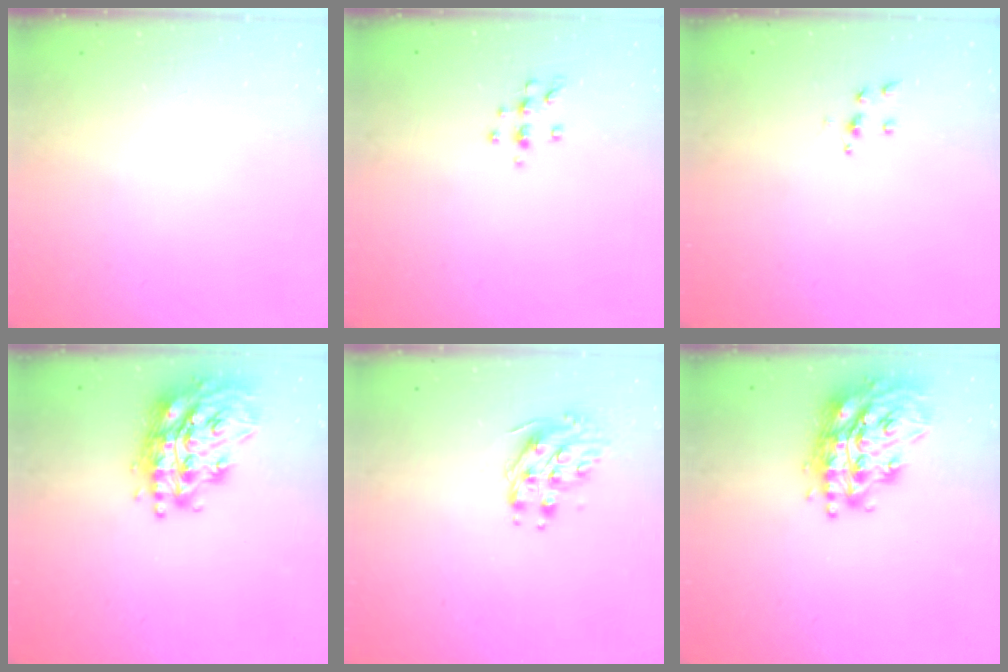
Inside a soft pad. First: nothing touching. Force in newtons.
{"total": 6.3, "press": 6.2, "slide": 0.7}
{"total": 4.8, "press": 4.8, "slide": 0.5}
{"total": 19.6, "press": 19.5, "slide": 1.5}
{"total": 8.9, "press": 8.9, "slide": 0.7}
{"total": 19.6, "press": 19.5, "slide": 1.5}